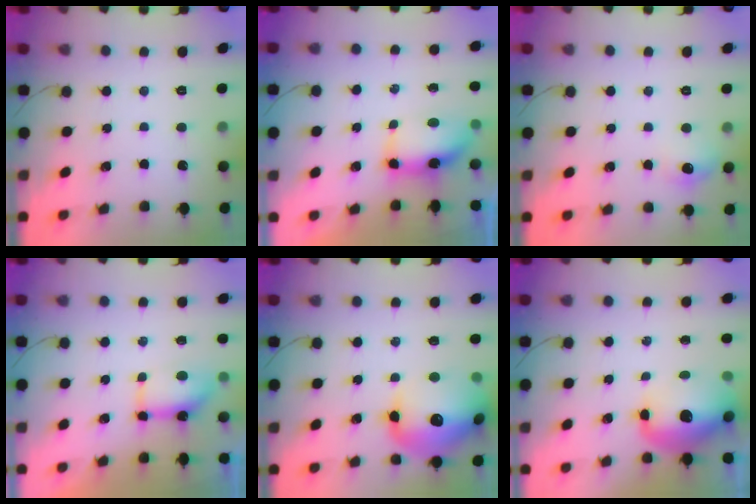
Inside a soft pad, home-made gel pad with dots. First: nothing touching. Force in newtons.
{"total": 7.3, "press": 7.3, "slide": 0.7}
{"total": 6.9, "press": 6.8, "slide": 1.3}
{"total": 6.6, "press": 6.6, "slide": 0.2}
{"total": 19.5, "press": 19.2, "slide": 3.2}
{"total": 11.9, "press": 11.5, "slide": 2.8}